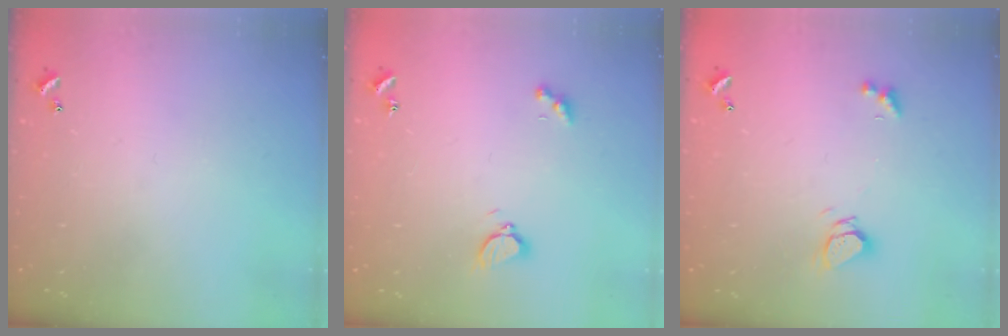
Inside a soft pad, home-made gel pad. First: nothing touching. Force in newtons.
{"total": 2.8, "press": 2.7, "slide": 0.6}
{"total": 3.0, "press": 2.9, "slide": 0.3}